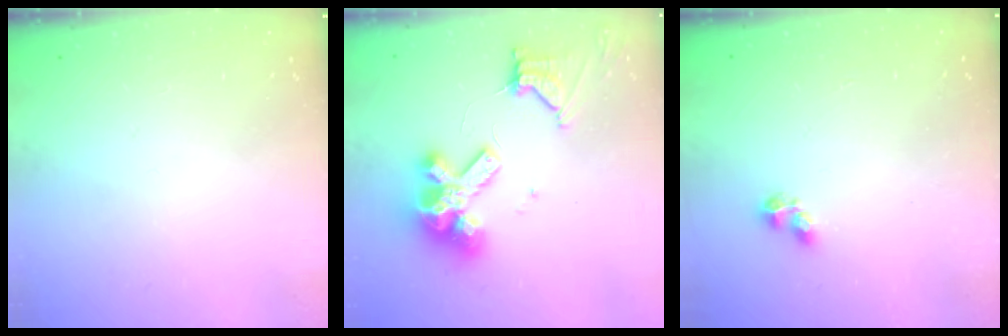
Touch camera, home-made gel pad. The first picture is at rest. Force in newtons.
{"total": 14.3, "press": 14.2, "slide": 1.7}
{"total": 1.8, "press": 1.7, "slide": 0.5}